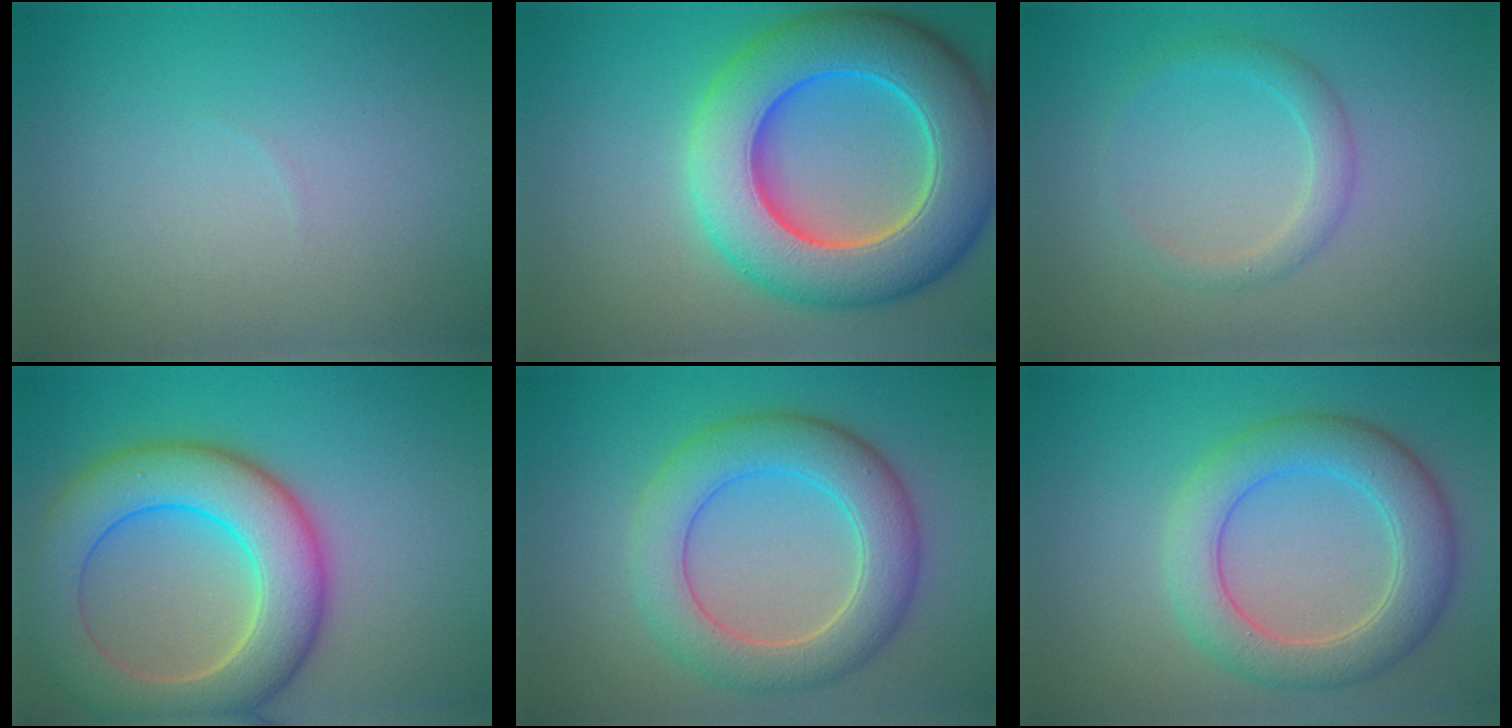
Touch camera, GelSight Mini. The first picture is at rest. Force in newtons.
{"total": 12.0, "press": 12.0, "slide": 0.4}
{"total": 1.9, "press": 1.9, "slide": 0.2}
{"total": 9.3, "press": 9.3, "slide": 0.6}
{"total": 6.5, "press": 6.4, "slide": 0.6}
{"total": 5.9, "press": 5.9, "slide": 0.3}